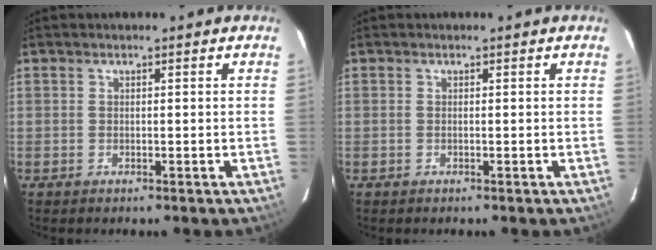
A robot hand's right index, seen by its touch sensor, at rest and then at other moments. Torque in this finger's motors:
{"motor_torque": [-0.02, 0.07, -0.04, 0.00]}